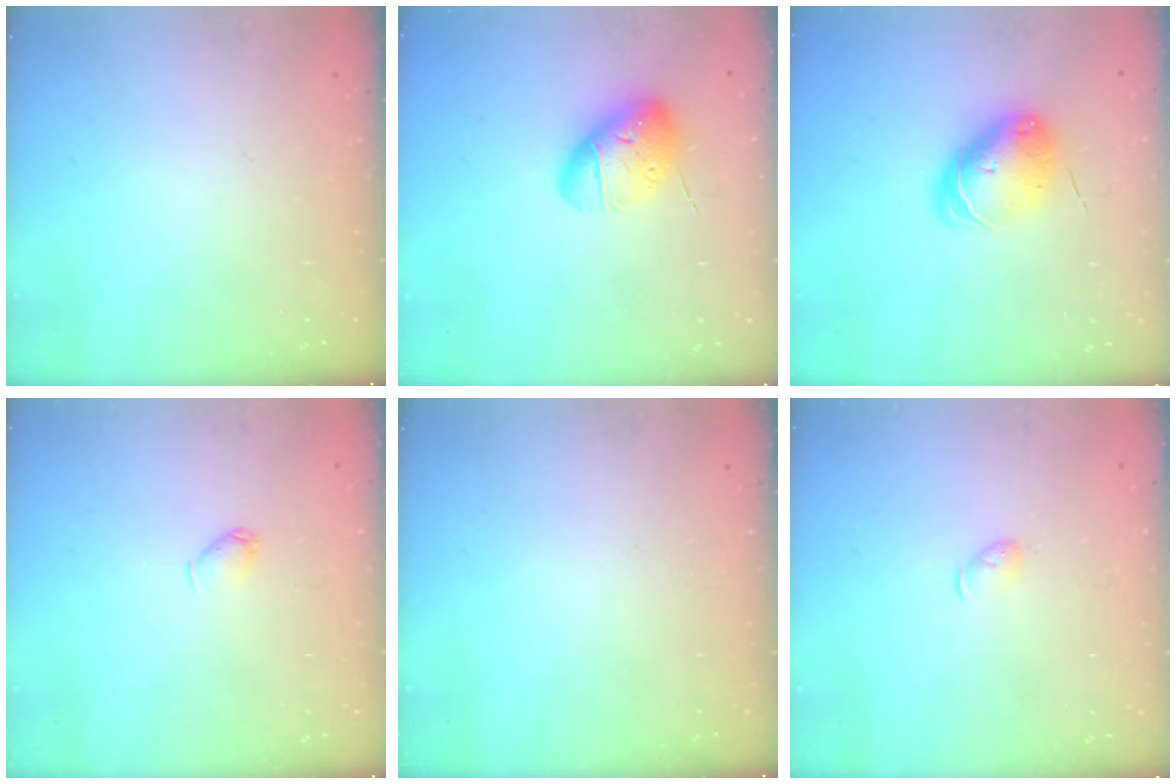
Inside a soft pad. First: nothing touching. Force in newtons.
{"total": 12.4, "press": 12.3, "slide": 2.1}
{"total": 8.8, "press": 8.7, "slide": 1.2}
{"total": 2.8, "press": 2.8, "slide": 0.4}
{"total": 0.0}
{"total": 3.7, "press": 3.6, "slide": 0.7}